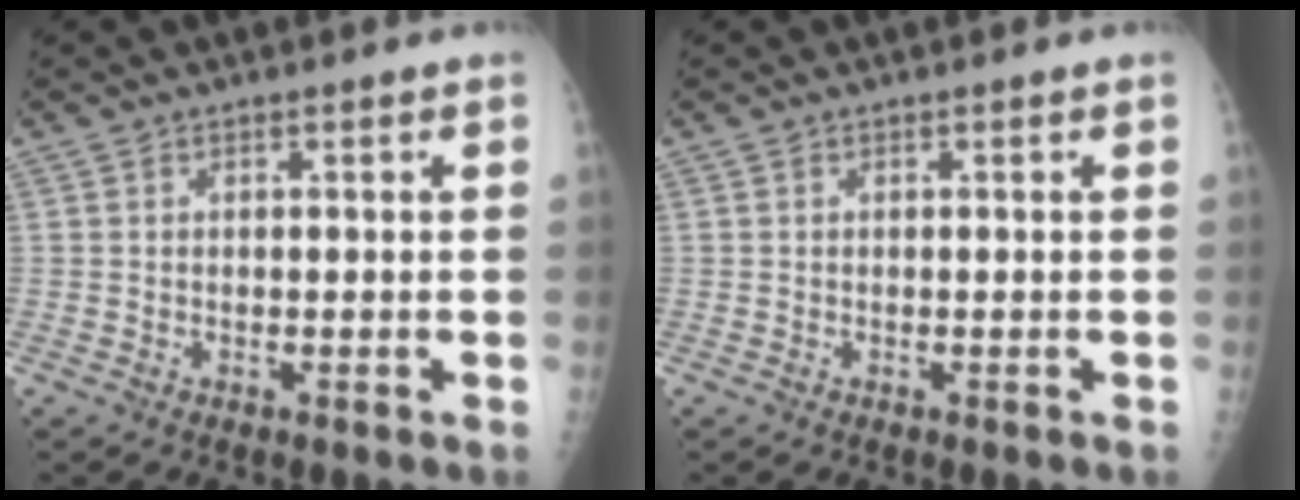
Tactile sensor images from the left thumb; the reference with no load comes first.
{"total": 0.0}